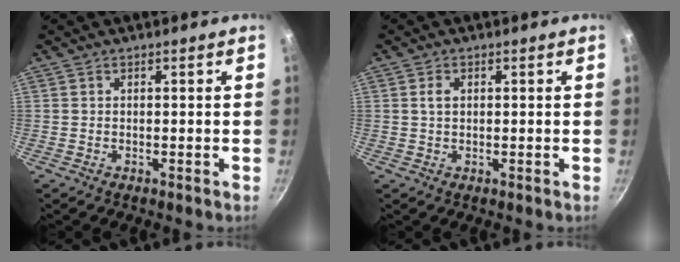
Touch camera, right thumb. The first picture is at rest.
{"total": 1.8, "force": [0.4, 1.2, 1.2], "torque": [-0.019, 0.003, 0.008]}